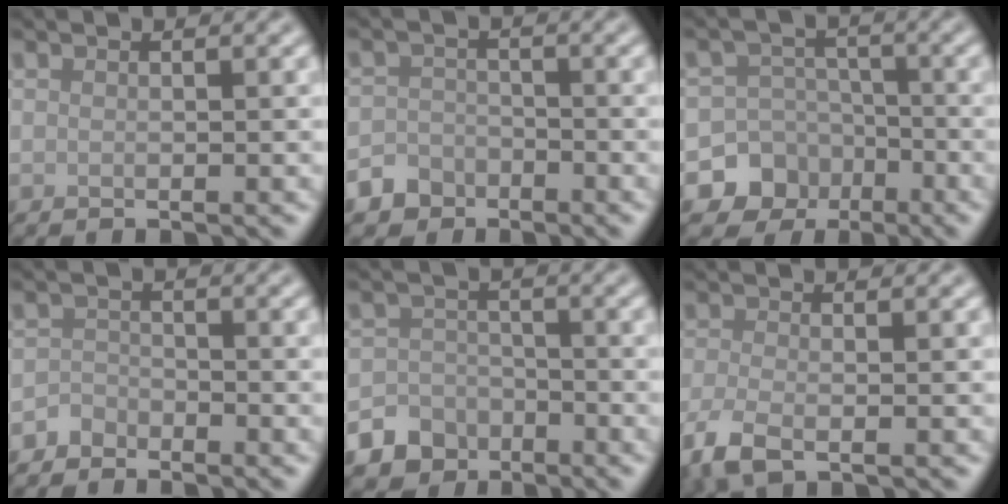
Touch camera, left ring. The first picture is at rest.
{"total": 3.2, "force": [-2.3, 2.2, 0.2], "torque": [0.011, 0.000, -0.043]}
{"total": 7.6, "force": [-3.8, 6.6, 0.7], "torque": [0.005, -0.015, -0.089]}
{"total": 1.5, "force": [-1.3, 0.8, -0.2], "torque": [0.008, 0.010, -0.025]}
{"total": 6.7, "force": [-4.5, 4.9, 0.5], "torque": [0.013, -0.018, -0.089]}
{"total": 3.3, "force": [-1.8, 1.3, 2.4], "torque": [-0.061, -0.010, -0.044]}